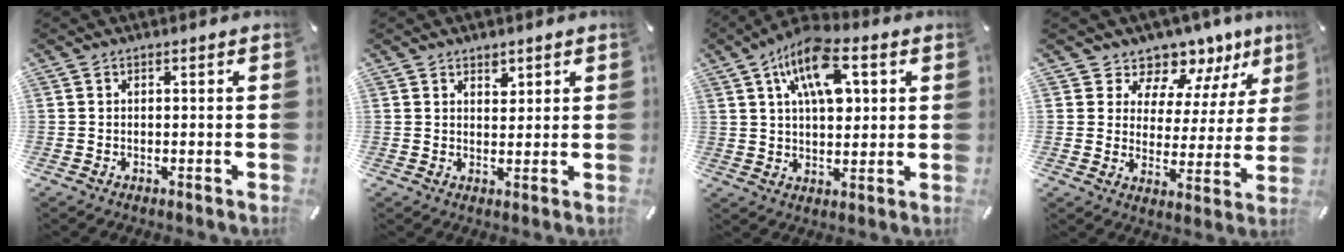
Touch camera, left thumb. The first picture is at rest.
{"total": 2.4, "force": [1.6, 1.6, 0.7], "torque": [0.009, -0.011, 0.024]}
{"total": 13.7, "force": [5.6, 7.4, 10.1], "torque": [-0.168, -0.009, 0.096]}
{"total": 8.6, "force": [7.1, 4.8, -0.2], "torque": [-0.006, -0.078, 0.129]}